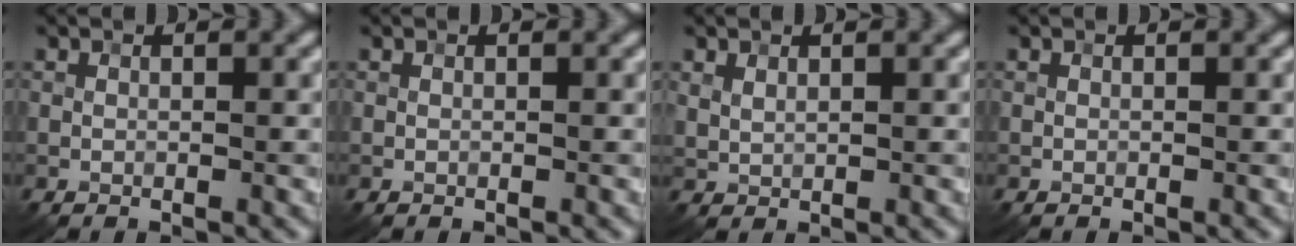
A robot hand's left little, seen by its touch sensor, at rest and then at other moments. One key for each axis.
{"total": 0.0}
{"total": 1.1, "fx": 0.7, "fy": 0.6, "fz": 0.6, "tx": -0.017, "ty": -0.001, "tz": 0.019}
{"total": 0.0}